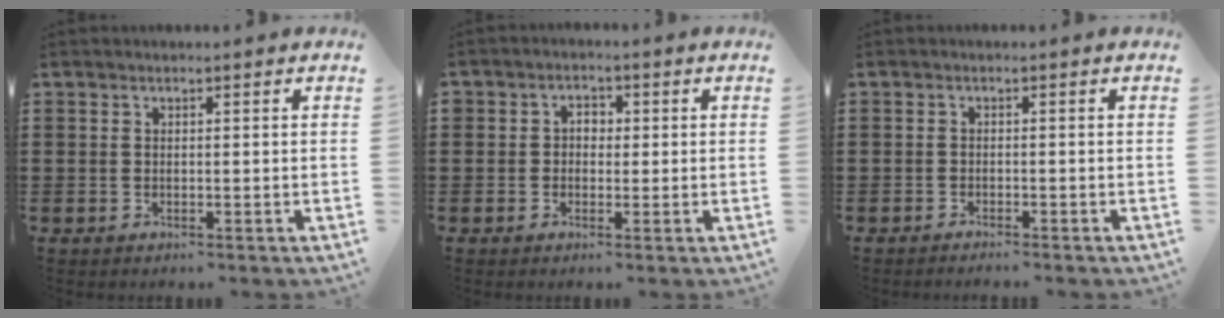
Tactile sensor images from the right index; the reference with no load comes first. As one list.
[{"total": 1.8, "force": [-0.4, 1.7, 0.4], "torque": [-0.015, 0.012, -0.012]}, {"total": 0.8, "force": [-0.8, -0.1, 0.1], "torque": [-0.003, 0.001, -0.017]}]